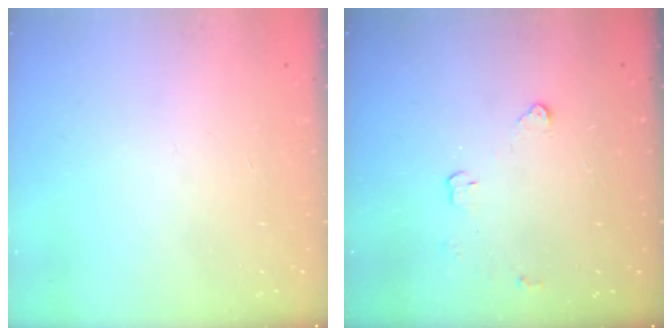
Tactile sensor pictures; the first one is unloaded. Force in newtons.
{"total": 3.6, "press": 3.5, "slide": 0.5}